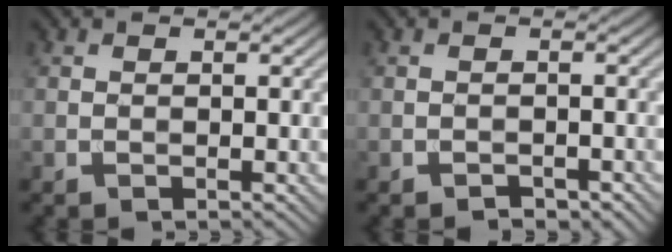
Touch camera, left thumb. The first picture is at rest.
{"total": 1.2, "force": [-1.0, 0.4, 0.5], "torque": [-0.006, 0.000, -0.018]}